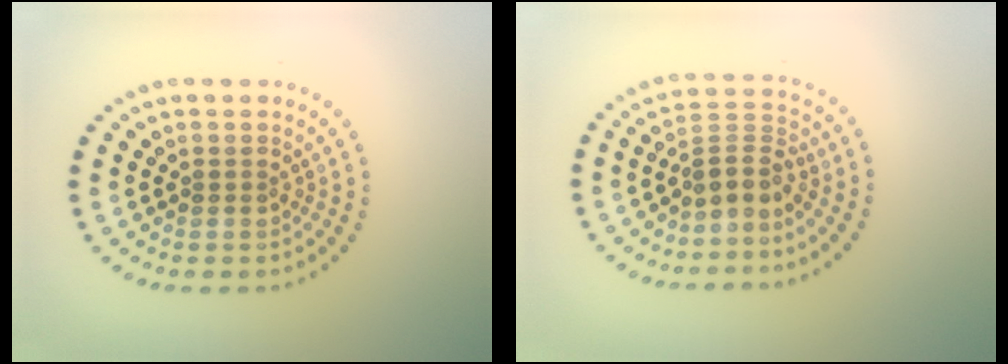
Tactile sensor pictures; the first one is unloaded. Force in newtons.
{"total": 2.9, "press": 2.1, "slide": 1.9}